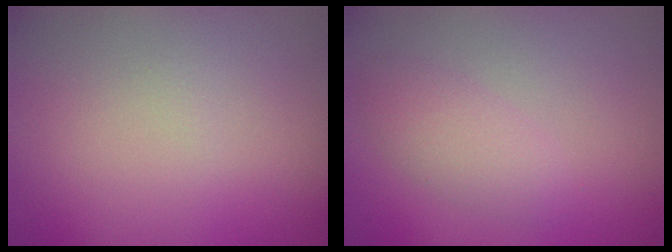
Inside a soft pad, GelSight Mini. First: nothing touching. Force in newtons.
{"total": 2.2, "press": 2.2, "slide": 0.1}